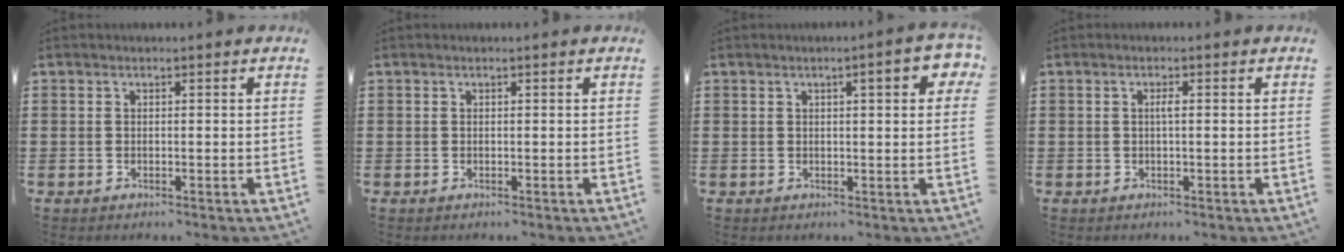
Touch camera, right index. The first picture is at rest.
{"total": 0.0}
{"total": 4.3, "force": [1.4, 0.9, 4.0], "torque": [-0.062, 0.000, 0.018]}
{"total": 1.1, "force": [0.0, 0.1, 1.1], "torque": [-0.022, -0.002, 0.000]}